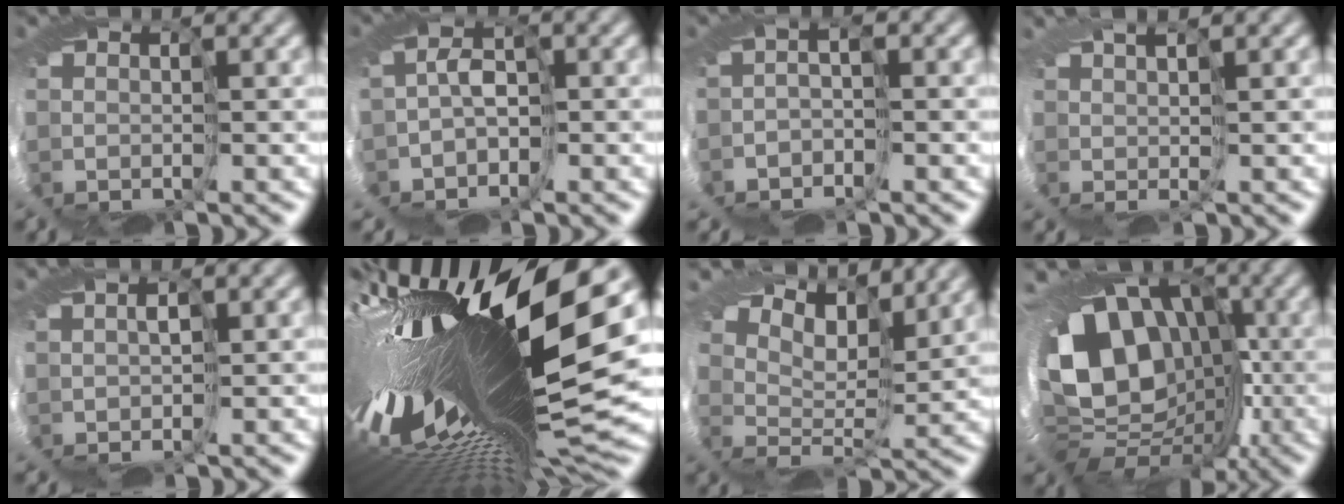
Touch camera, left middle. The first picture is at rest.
{"total": 2.0, "force": [-1.0, 0.9, 1.5], "torque": [-0.014, 0.000, -0.034]}
{"total": 2.1, "force": [-1.7, -1.1, 0.1], "torque": [0.011, -0.001, -0.043]}
{"total": 3.1, "force": [0.7, -2.9, -0.9], "torque": [0.027, 0.004, -0.009]}
{"total": 1.1, "force": [0.4, -0.8, -0.6], "torque": [0.022, 0.013, 0.002]}
{"total": 16.8, "force": [1.4, 4.2, 16.2], "torque": [-0.297, -0.057, 0.018]}
{"total": 7.1, "force": [6.8, 0.2, 2.0], "torque": [-0.035, 0.013, 0.064]}
{"total": 14.7, "force": [-0.5, 11.5, 9.1], "torque": [-0.111, -0.004, -0.052]}